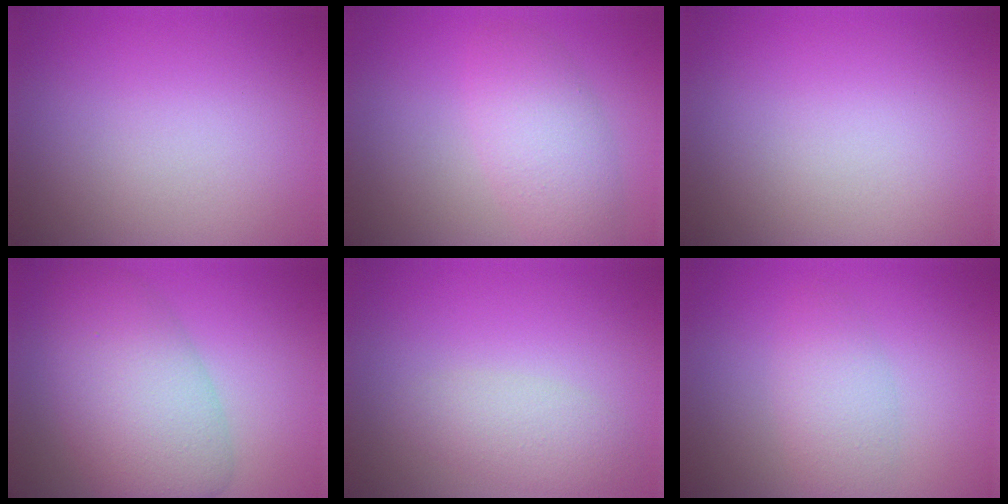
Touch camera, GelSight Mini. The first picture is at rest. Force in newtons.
{"total": 3.9, "press": 3.9, "slide": 0.2}
{"total": 0.0}
{"total": 6.3, "press": 6.2, "slide": 0.6}
{"total": 2.5, "press": 2.5, "slide": 0.2}
{"total": 2.8, "press": 2.8, "slide": 0.1}